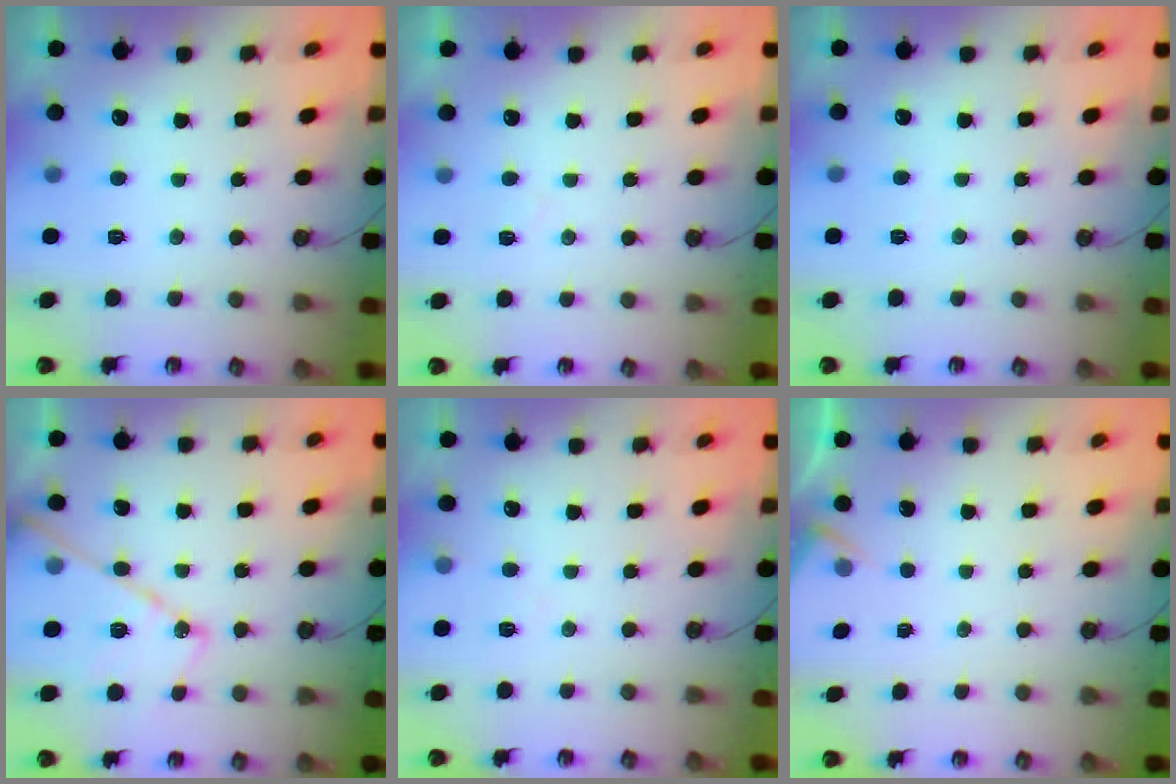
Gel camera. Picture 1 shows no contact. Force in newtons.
{"total": 3.1, "press": 3.0, "slide": 0.5}
{"total": 2.6, "press": 2.6, "slide": 0.5}
{"total": 15.4, "press": 15.3, "slide": 1.3}
{"total": 4.8, "press": 4.8, "slide": 0.8}
{"total": 2.7, "press": 2.6, "slide": 0.5}